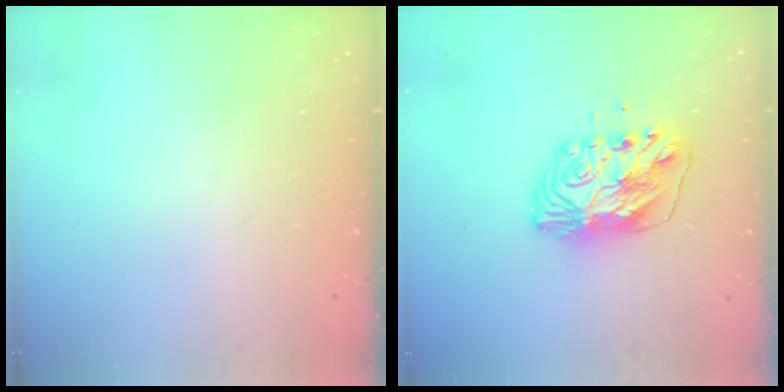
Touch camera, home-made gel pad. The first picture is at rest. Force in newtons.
{"total": 10.8, "press": 10.8, "slide": 1.0}